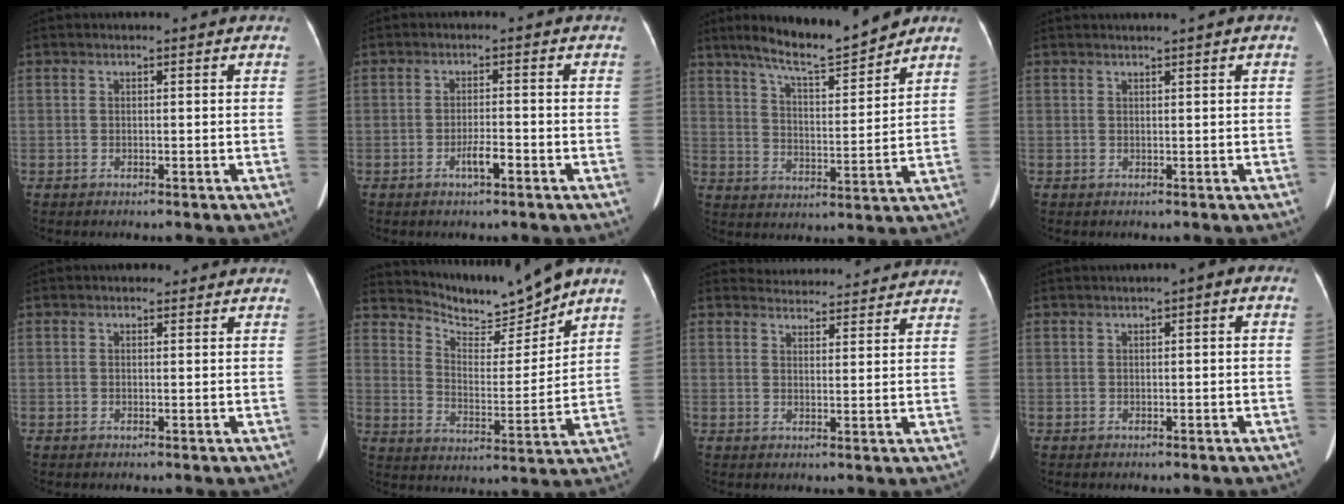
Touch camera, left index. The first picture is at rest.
{"total": 2.5, "force": [-1.6, 0.3, 1.9], "torque": [-0.035, -0.002, -0.026]}
{"total": 11.4, "force": [9.9, 0.8, 5.8], "torque": [-0.094, -0.004, 0.165]}
{"total": 1.5, "force": [1.1, -0.1, 1.0], "torque": [-0.013, 0.020, 0.018]}
{"total": 1.0, "force": [0.7, 0.6, 0.2], "torque": [-0.003, 0.002, 0.006]}
{"total": 9.8, "force": [9.6, 0.2, 2.1], "torque": [-0.054, -0.010, 0.173]}
{"total": 10.5, "force": [10.2, 2.0, 1.2], "torque": [-0.004, 0.021, 0.119]}
{"total": 1.7, "force": [0.3, 0.6, 1.6], "torque": [-0.018, 0.015, 0.000]}